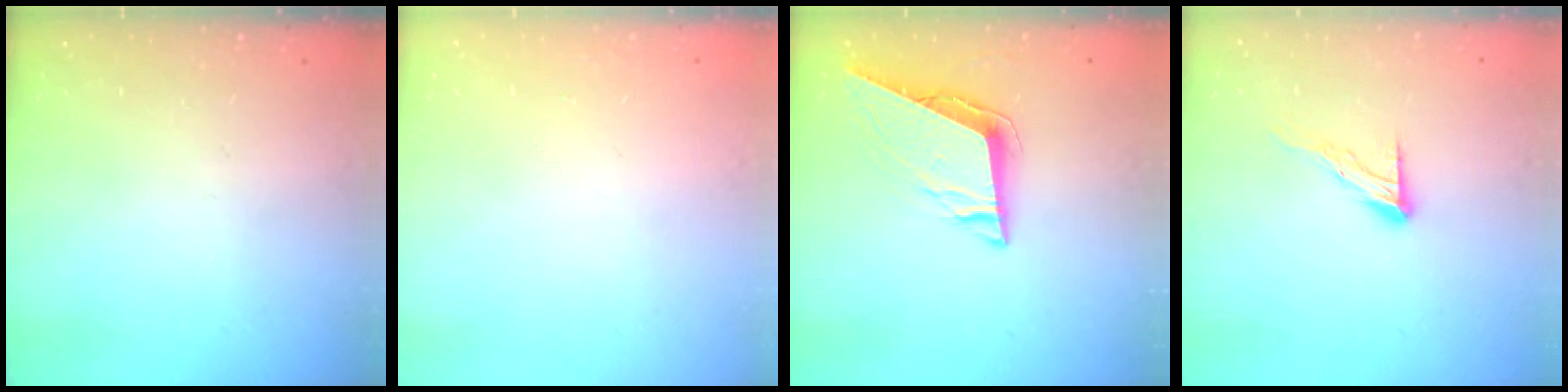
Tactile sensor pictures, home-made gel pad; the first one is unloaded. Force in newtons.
{"total": 0.9, "press": 0.9, "slide": 0.0}
{"total": 9.0, "press": 8.7, "slide": 2.5}
{"total": 8.7, "press": 8.7, "slide": 0.7}